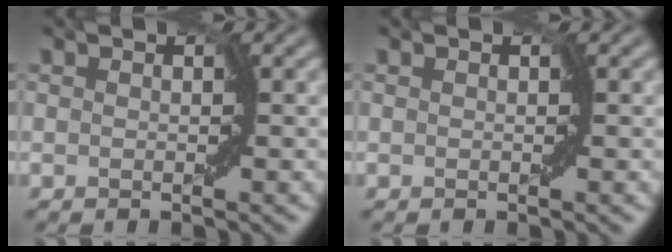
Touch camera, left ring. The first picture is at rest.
{"total": 0.0}